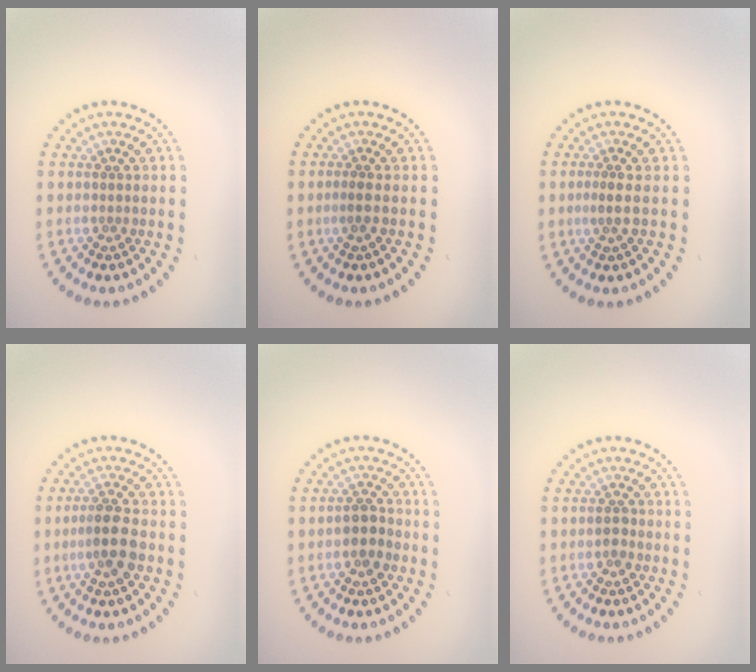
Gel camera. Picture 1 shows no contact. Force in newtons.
{"total": 0.9, "press": 0.8, "slide": 0.5}
{"total": 1.2, "press": 0.7, "slide": 1.0}
{"total": 3.5, "press": 3.3, "slide": 1.0}
{"total": 2.6, "press": 2.5, "slide": 0.7}
{"total": 1.2, "press": 1.1, "slide": 0.3}